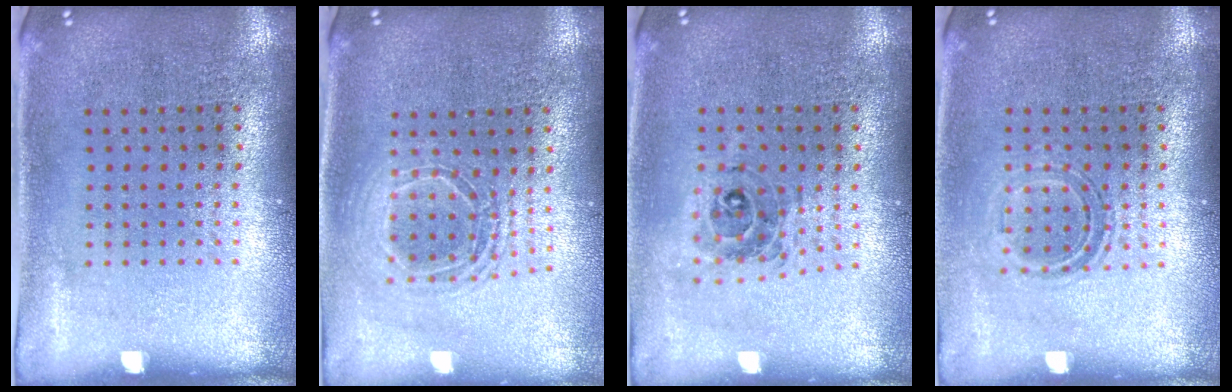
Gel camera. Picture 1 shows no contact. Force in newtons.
{"total": 1.7, "press": 1.4, "slide": 0.9}
{"total": 0.8, "press": 0.8, "slide": 0.0}
{"total": 1.2, "press": 0.9, "slide": 0.7}